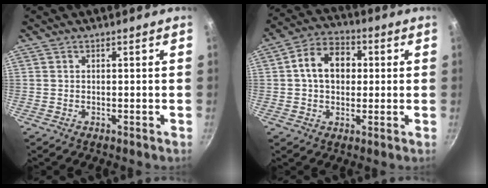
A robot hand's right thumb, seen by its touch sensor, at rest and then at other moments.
{"total": 10.5, "force": [1.3, 7.8, 7.0], "torque": [-0.084, 0.020, 0.006]}